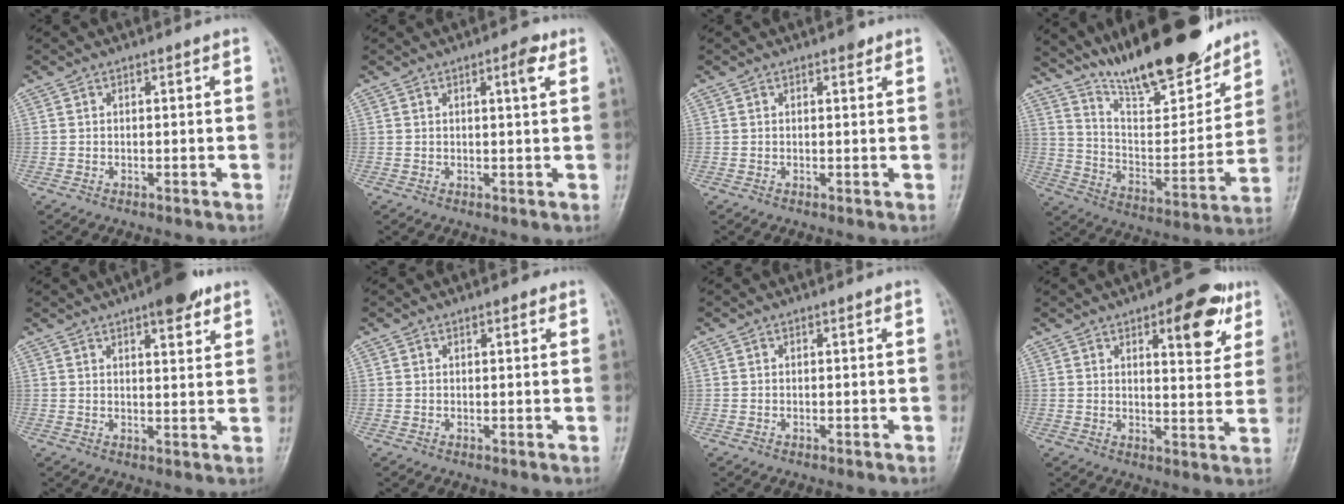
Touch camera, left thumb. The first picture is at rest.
{"total": 3.1, "force": [1.4, 0.7, 2.7], "torque": [-0.038, -0.003, 0.017]}
{"total": 1.6, "force": [1.0, 0.7, 1.0], "torque": [-0.008, -0.002, 0.010]}
{"total": 21.3, "force": [17.2, 5.4, 11.4], "torque": [-0.139, -0.095, 0.290]}
{"total": 7.6, "force": [4.8, 2.4, 5.4], "torque": [-0.058, -0.021, 0.062]}
{"total": 1.5, "force": [0.9, 0.7, 1.0], "torque": [-0.009, -0.001, 0.008]}
{"total": 0.0}
{"total": 11.1, "force": [5.5, 4.4, 8.5], "torque": [-0.082, -0.023, 0.068]}